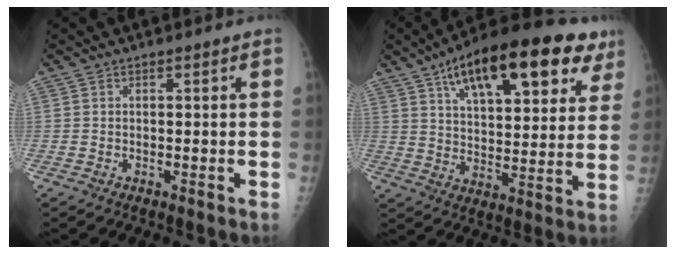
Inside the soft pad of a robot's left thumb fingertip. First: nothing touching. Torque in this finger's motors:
{"motor_torque": [0.92, 0.98, 1.57, -1.20, 0.13]}